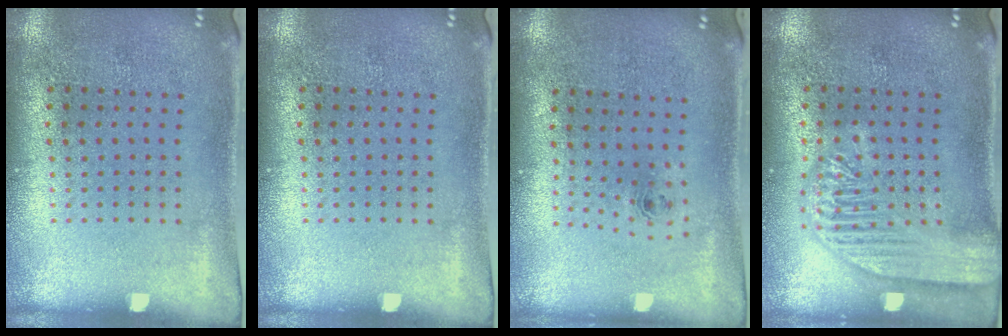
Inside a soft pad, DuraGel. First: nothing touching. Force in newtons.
{"total": 0.0}
{"total": 0.8, "press": 0.4, "slide": 0.7}
{"total": 2.5, "press": 2.5, "slide": 0.2}